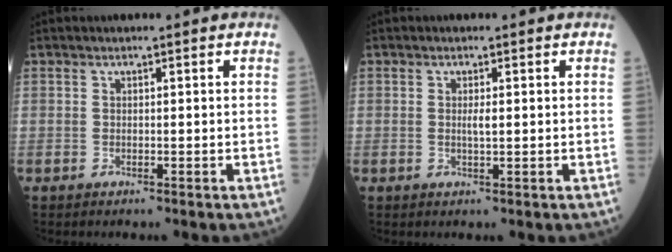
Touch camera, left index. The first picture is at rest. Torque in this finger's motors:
{"motor_torque": [0.13, 0.05, 0.03, 0.01]}